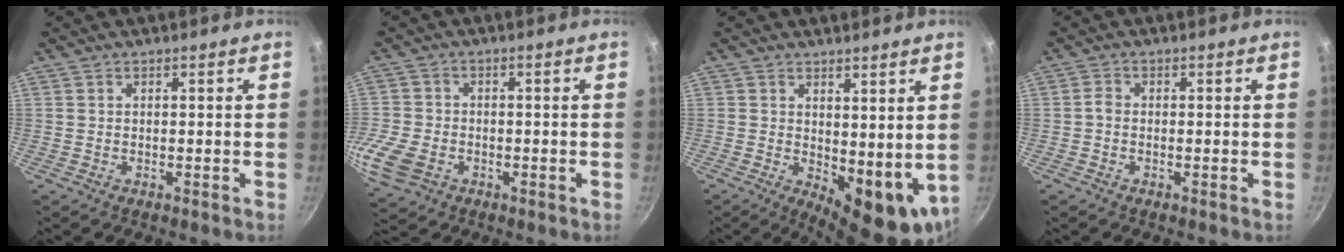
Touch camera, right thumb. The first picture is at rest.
{"total": 10.6, "force": [-3.4, 8.1, 5.9], "torque": [-0.140, 0.010, -0.066]}
{"total": 10.5, "force": [1.5, 5.1, 9.0], "torque": [-0.096, -0.026, 0.033]}
{"total": 1.4, "force": [-0.6, 1.0, 0.8], "torque": [-0.018, 0.010, -0.014]}